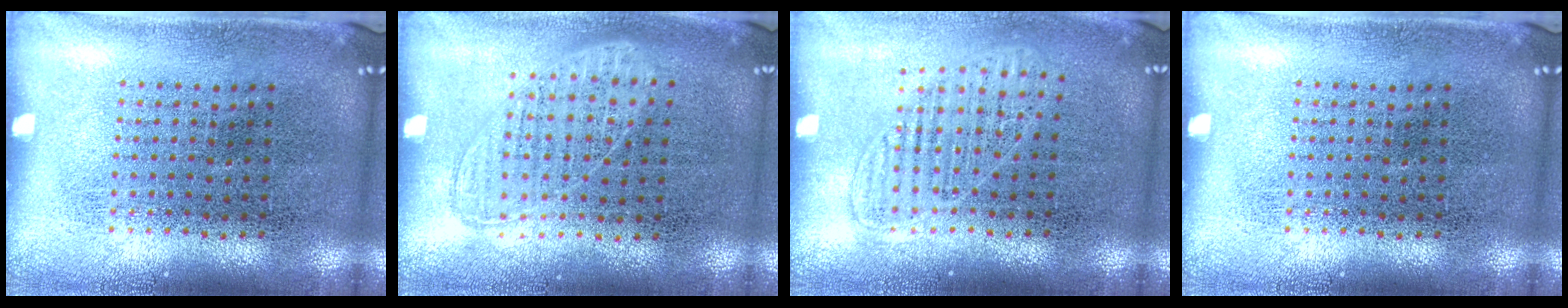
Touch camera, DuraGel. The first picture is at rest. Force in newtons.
{"total": 0.8, "press": 0.7, "slide": 0.3}
{"total": 1.2, "press": 1.1, "slide": 0.5}
{"total": 0.0}